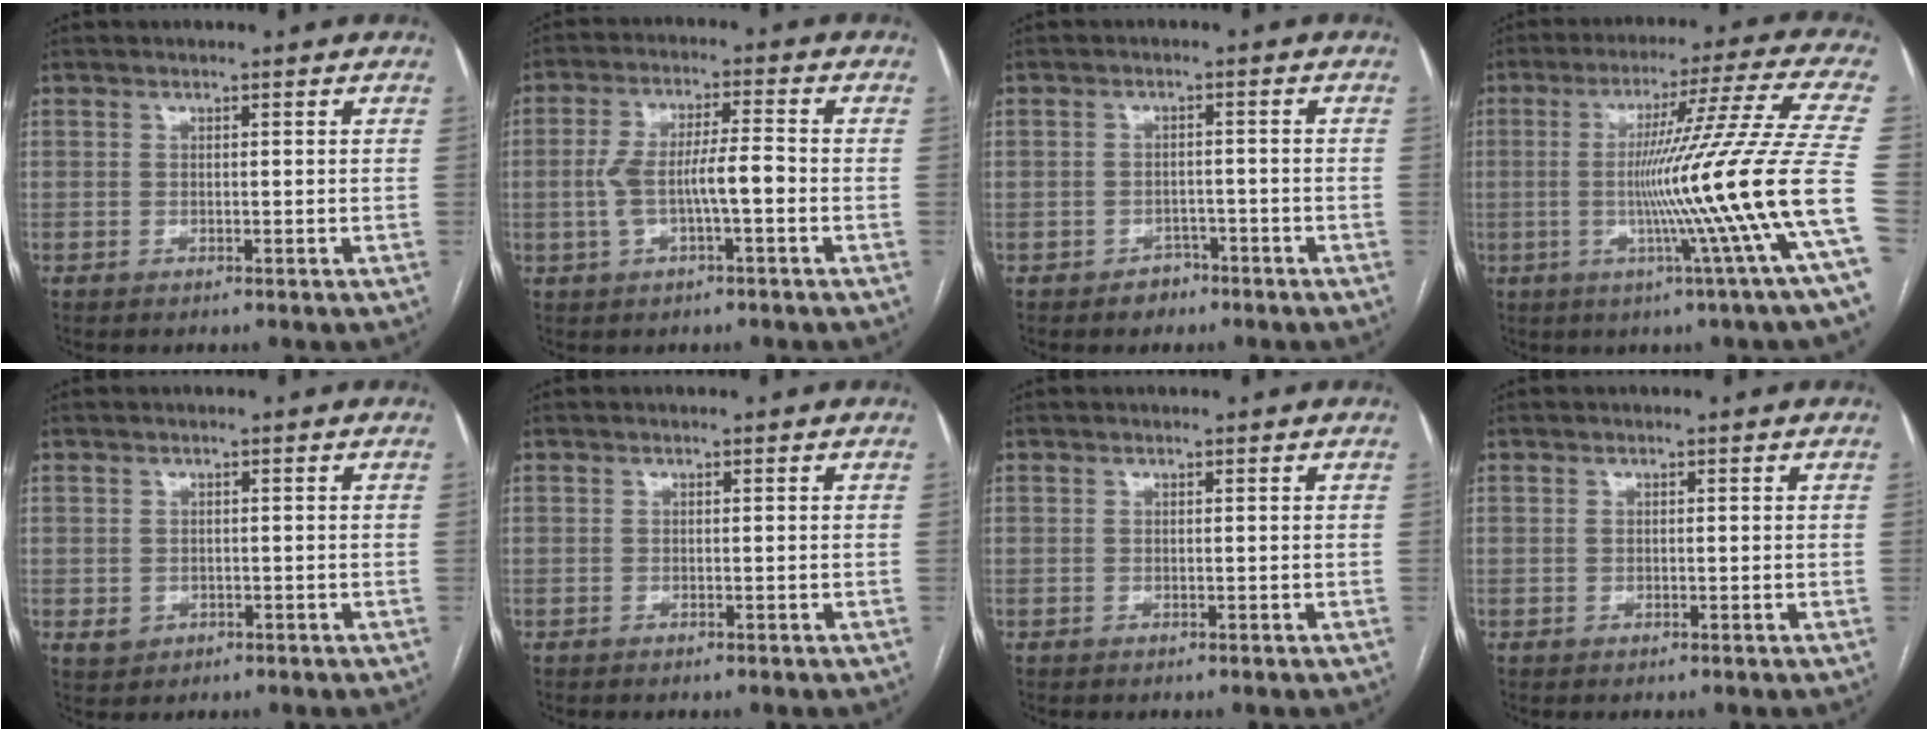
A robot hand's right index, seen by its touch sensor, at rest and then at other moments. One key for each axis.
{"total": 7.4, "fx": -1.4, "fy": 1.5, "fz": 7.1, "tx": -0.144, "ty": 0.020, "tz": -0.025}
{"total": 2.7, "fx": -1.9, "fy": 1.9, "fz": 0.5, "tx": -0.007, "ty": 0.008, "tz": -0.024}
{"total": 22.4, "fx": -4.0, "fy": -3.8, "fz": 21.8, "tx": -0.273, "ty": -0.018, "tz": -0.085}
{"total": 2.2, "fx": -0.5, "fy": 2.0, "fz": 0.7, "tx": -0.009, "ty": 0.003, "tz": 0.001}
{"total": 0.0}
{"total": 0.0}
{"total": 0.6, "fx": 0.0, "fy": 0.4, "fz": 0.4, "tx": -0.012, "ty": 0.003, "tz": 0.002}